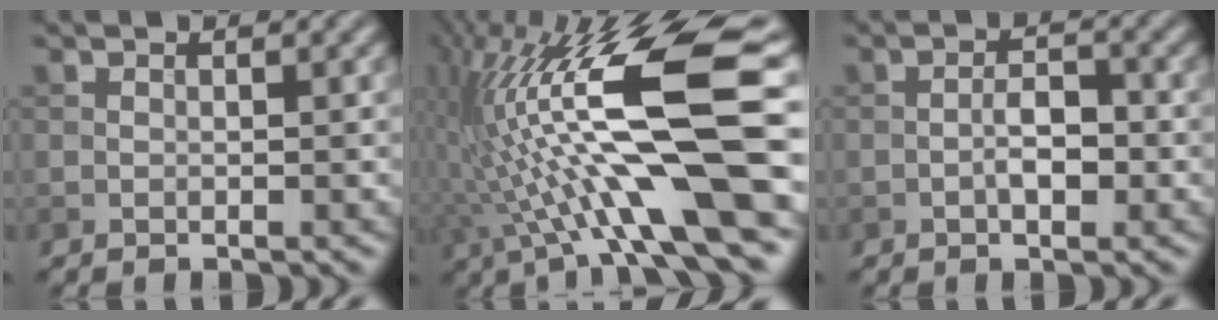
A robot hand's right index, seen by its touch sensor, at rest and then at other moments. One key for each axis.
{"total": 15.1, "fx": -0.3, "fy": 2.7, "fz": 14.8, "tx": -0.275, "ty": 0.024, "tz": 0.004}
{"total": 2.6, "fx": -0.7, "fy": 1.1, "fz": 2.3, "tx": -0.038, "ty": 0.005, "tz": -0.015}